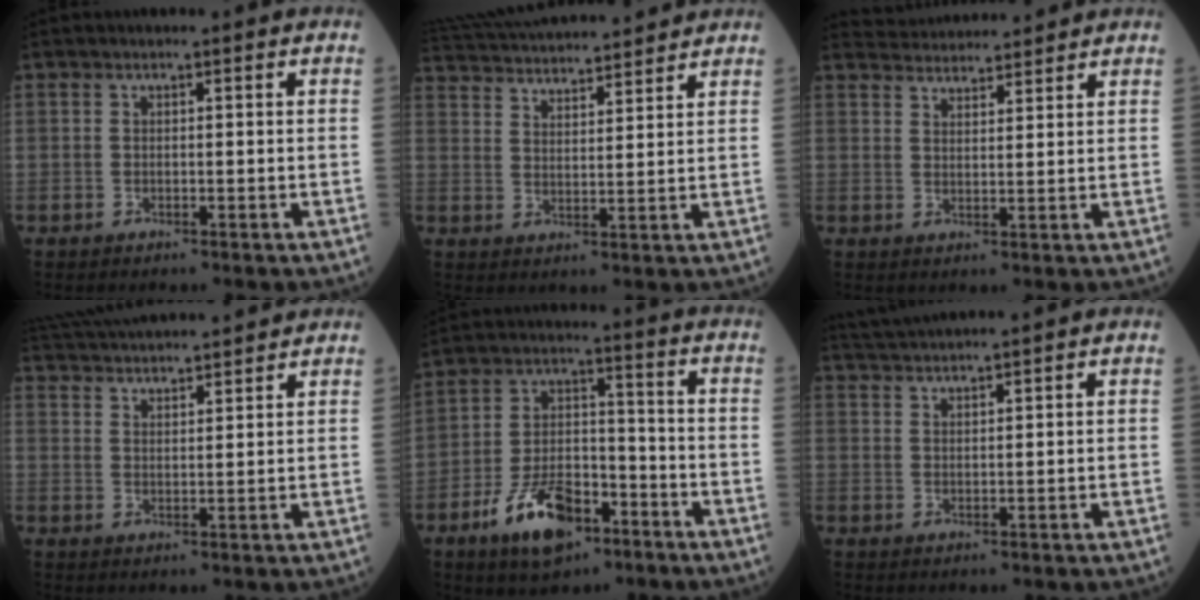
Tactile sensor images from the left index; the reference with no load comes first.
{"total": 18.2, "force": [16.9, 2.7, 6.1], "torque": [-0.121, 0.047, 0.258]}
{"total": 7.3, "force": [7.2, 0.7, 0.8], "torque": [-0.019, 0.028, 0.108]}
{"total": 16.2, "force": [15.2, 1.8, 5.3], "torque": [-0.106, 0.045, 0.232]}
{"total": 11.7, "force": [-6.9, 5.5, 7.7], "torque": [-0.147, 0.000, -0.122]}
{"total": 5.9, "force": [5.5, -1.2, 1.7], "torque": [-0.030, 0.027, 0.096]}